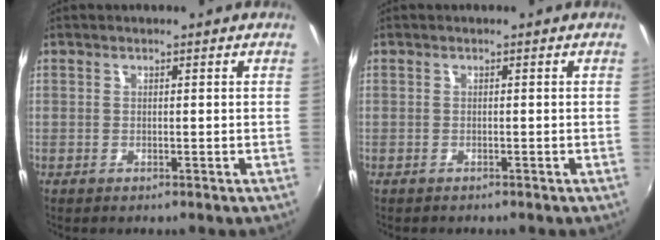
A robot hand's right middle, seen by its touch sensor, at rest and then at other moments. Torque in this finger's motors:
{"motor_torque": [-0.42, -0.06, 0.03, 0.01]}